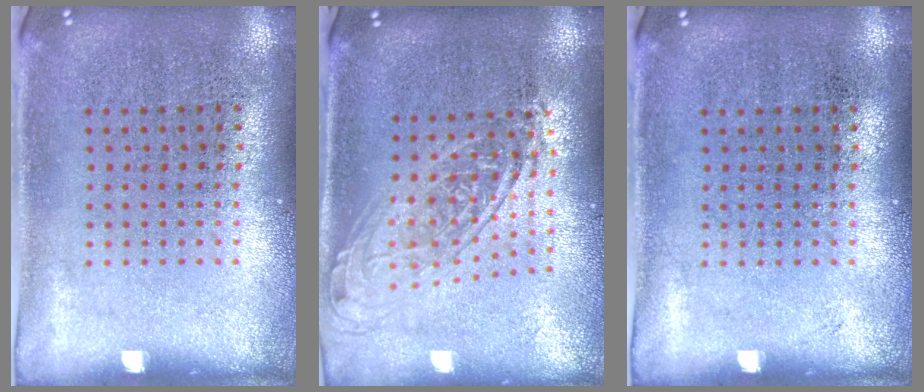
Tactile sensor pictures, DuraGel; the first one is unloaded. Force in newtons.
{"total": 1.8, "press": 1.4, "slide": 1.0}
{"total": 0.0}